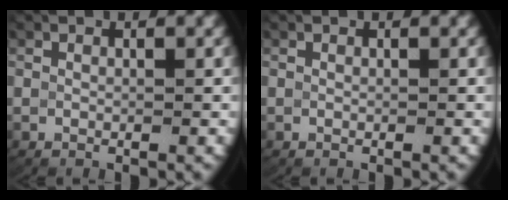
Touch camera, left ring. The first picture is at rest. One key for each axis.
{"total": 0.0}